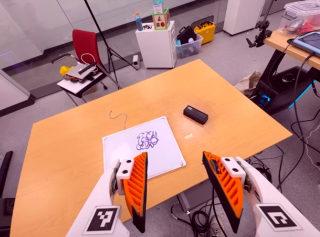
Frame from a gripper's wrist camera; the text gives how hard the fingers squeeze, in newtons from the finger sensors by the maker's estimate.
{"total": 0.0}